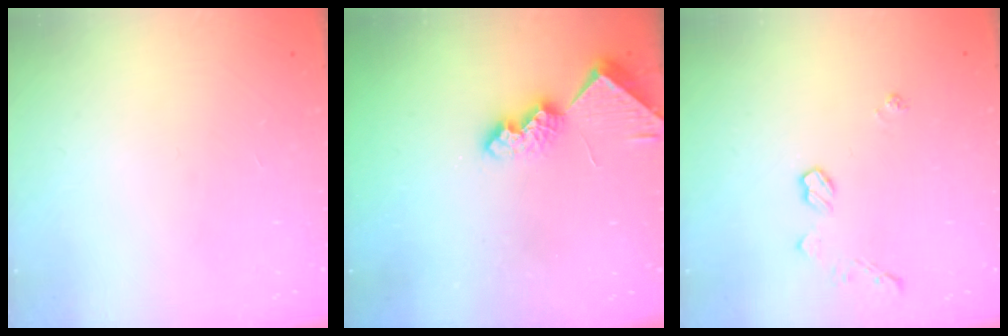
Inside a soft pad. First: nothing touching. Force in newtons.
{"total": 7.9, "press": 7.8, "slide": 0.5}
{"total": 5.5, "press": 5.4, "slide": 0.6}